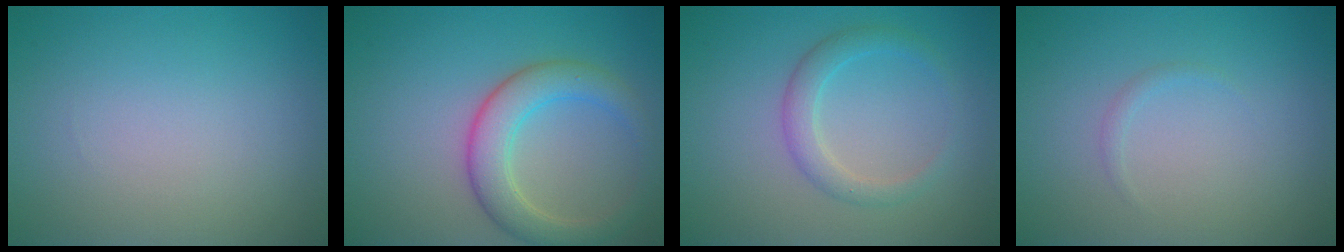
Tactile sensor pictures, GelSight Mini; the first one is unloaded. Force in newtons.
{"total": 4.6, "press": 4.6, "slide": 0.3}
{"total": 2.4, "press": 2.3, "slide": 0.2}
{"total": 0.6, "press": 0.6, "slide": 0.1}